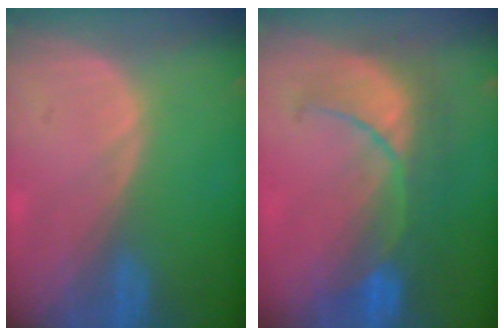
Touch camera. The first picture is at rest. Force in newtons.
{"total": 8.3, "press": 8.3, "slide": 0.7}